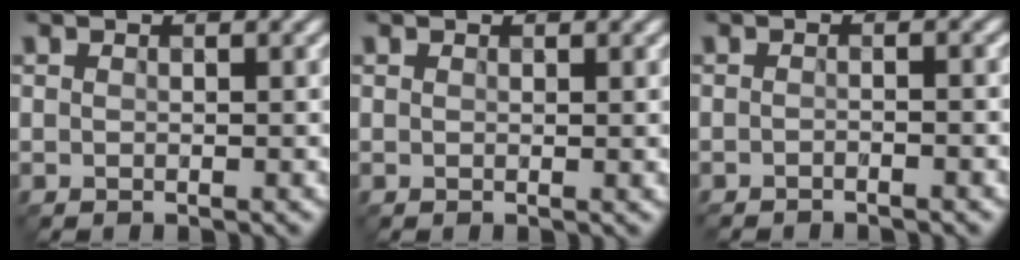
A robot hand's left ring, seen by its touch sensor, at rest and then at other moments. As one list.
[{"total": 1.0, "force": [0.4, 0.3, 0.9], "torque": [-0.005, 0.004, 0.004]}, {"total": 1.8, "force": [-1.2, 0.4, 1.3], "torque": [-0.018, -0.005, -0.030]}]